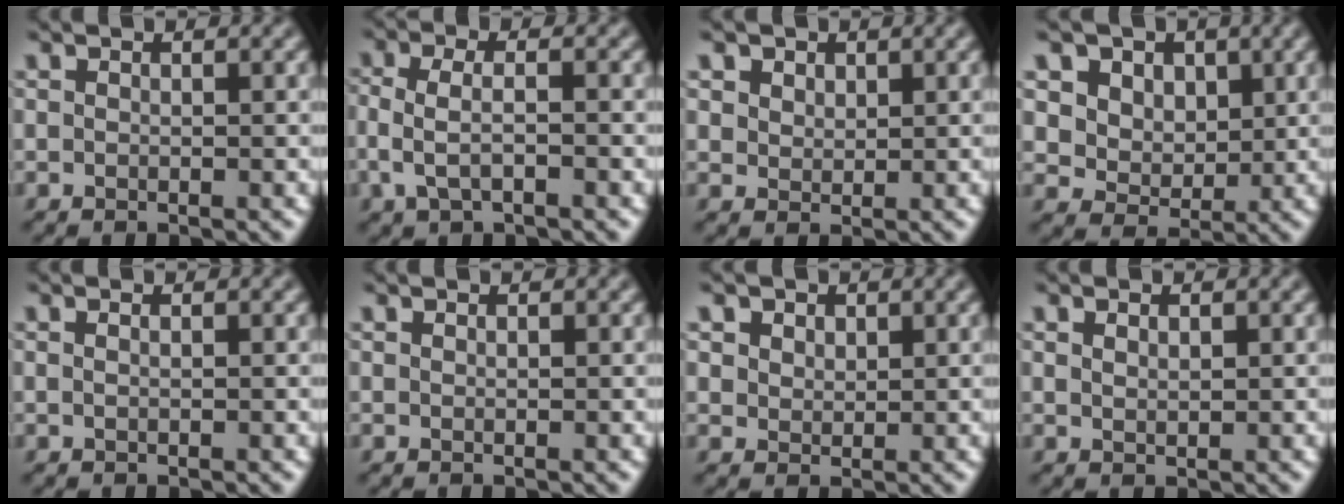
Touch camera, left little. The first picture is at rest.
{"total": 2.9, "force": [-0.9, 1.2, 2.5], "torque": [-0.071, -0.006, -0.013]}
{"total": 3.2, "force": [1.9, 2.2, 1.3], "torque": [-0.050, 0.001, 0.039]}
{"total": 7.8, "force": [3.7, 6.0, 3.5], "torque": [-0.072, -0.002, 0.056]}
{"total": 0.0}
{"total": 0.0}
{"total": 3.6, "force": [2.0, 2.5, 1.6], "torque": [-0.052, 0.002, 0.036]}
{"total": 0.8, "force": [0.4, 0.4, 0.5], "torque": [-0.012, 0.000, 0.011]}